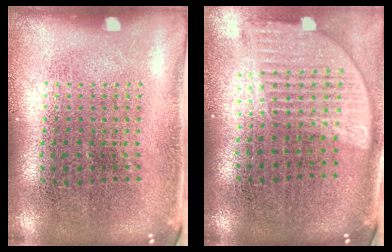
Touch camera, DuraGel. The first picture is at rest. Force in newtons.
{"total": 1.7, "press": 1.5, "slide": 0.9}